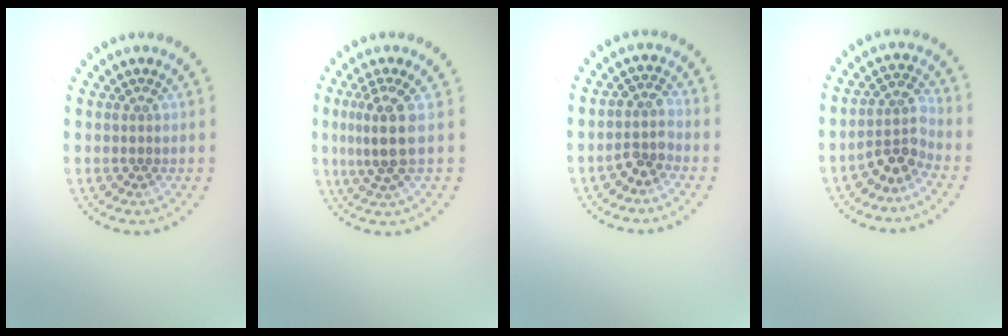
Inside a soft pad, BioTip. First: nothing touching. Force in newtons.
{"total": 3.2, "press": 2.4, "slide": 2.1}
{"total": 2.2, "press": 1.8, "slide": 1.2}
{"total": 3.0, "press": 2.2, "slide": 2.1}